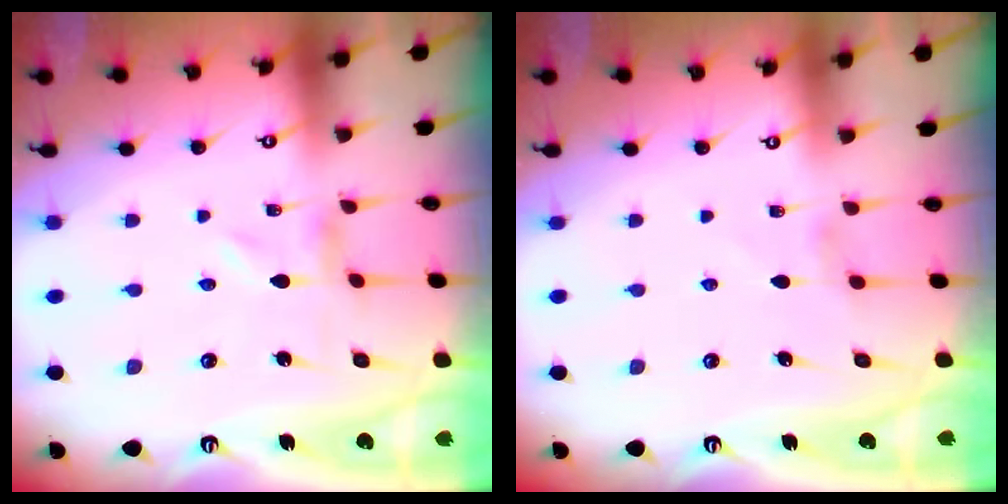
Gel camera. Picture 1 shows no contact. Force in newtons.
{"total": 0.7, "press": 0.6, "slide": 0.3}